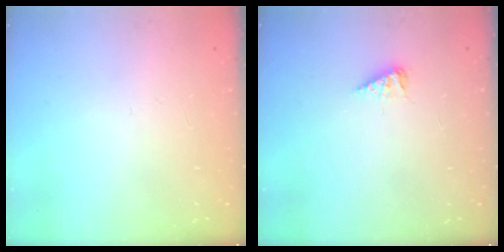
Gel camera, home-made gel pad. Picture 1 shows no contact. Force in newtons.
{"total": 3.3, "press": 3.3, "slide": 0.4}